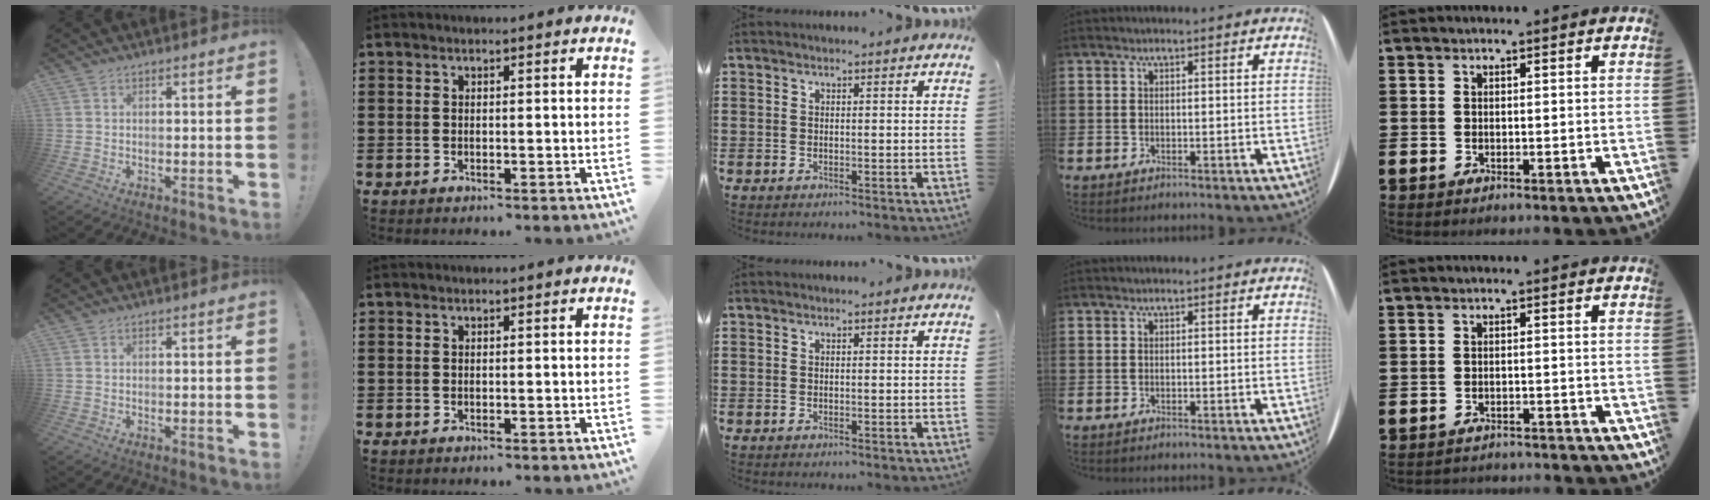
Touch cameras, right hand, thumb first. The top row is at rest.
{"little": {"total": 1.3, "force": [-1.2, 0.0, 0.0], "torque": [-0.004, 0.004, -0.027]}}